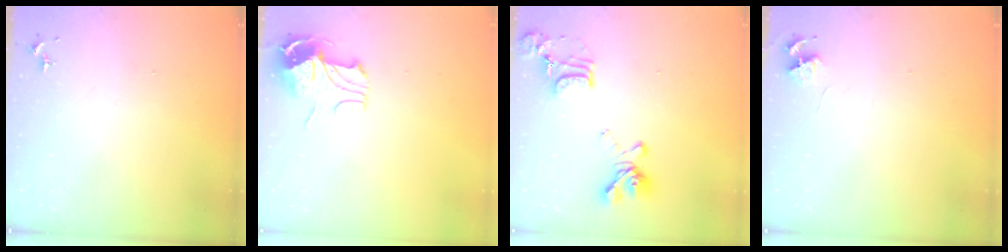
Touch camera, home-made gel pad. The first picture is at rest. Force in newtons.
{"total": 10.0, "press": 9.9, "slide": 0.6}
{"total": 16.9, "press": 16.8, "slide": 1.2}
{"total": 4.5, "press": 4.4, "slide": 0.6}